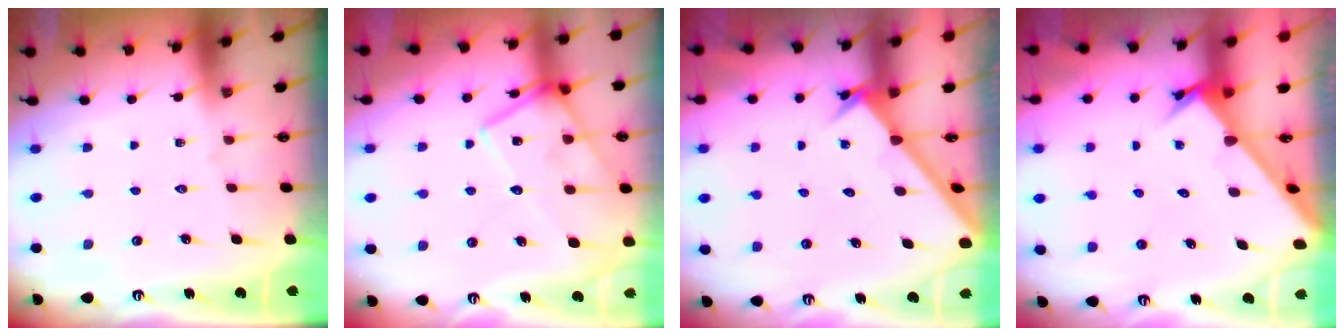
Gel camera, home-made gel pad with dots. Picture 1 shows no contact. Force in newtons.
{"total": 16.4, "press": 16.3, "slide": 1.2}
{"total": 2.1, "press": 2.1, "slide": 0.2}
{"total": 2.8, "press": 2.8, "slide": 0.3}